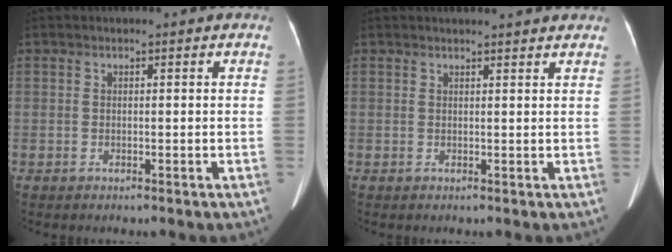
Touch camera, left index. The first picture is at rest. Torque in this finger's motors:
{"motor_torque": [0.16, -0.30, 0.03, 0.00]}